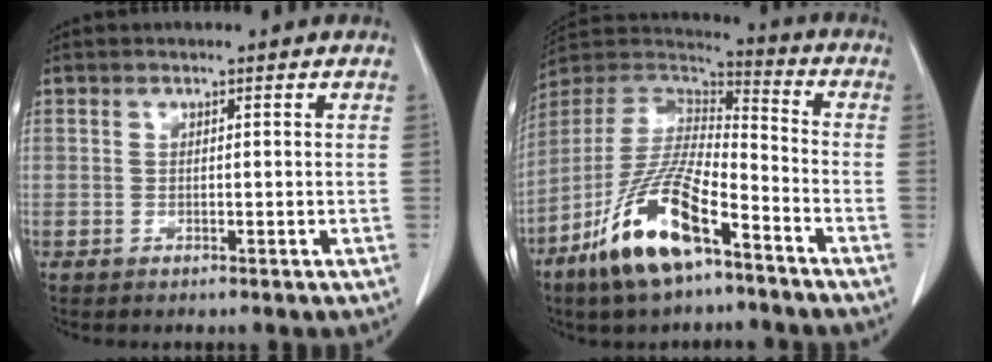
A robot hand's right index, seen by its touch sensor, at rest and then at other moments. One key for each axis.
{"total": 16.3, "fx": -9.3, "fy": 4.2, "fz": 12.6, "tx": -0.261, "ty": -0.013, "tz": -0.172}